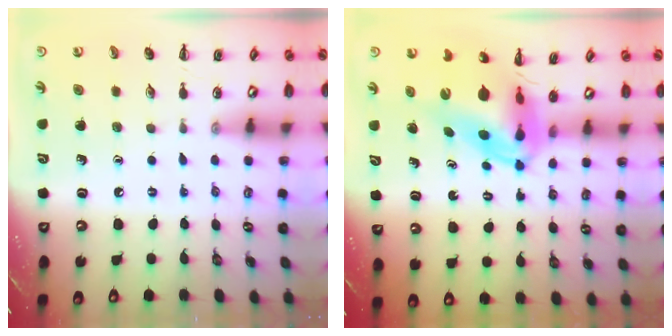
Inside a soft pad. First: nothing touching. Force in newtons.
{"total": 8.6, "press": 8.2, "slide": 2.5}